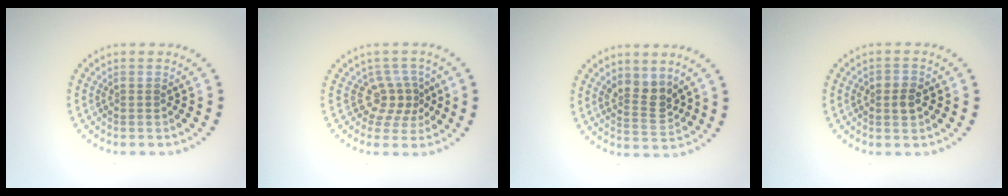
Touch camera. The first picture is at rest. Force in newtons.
{"total": 2.8, "press": 2.0, "slide": 1.9}
{"total": 2.8, "press": 2.5, "slide": 1.3}
{"total": 1.9, "press": 1.9, "slide": 0.0}